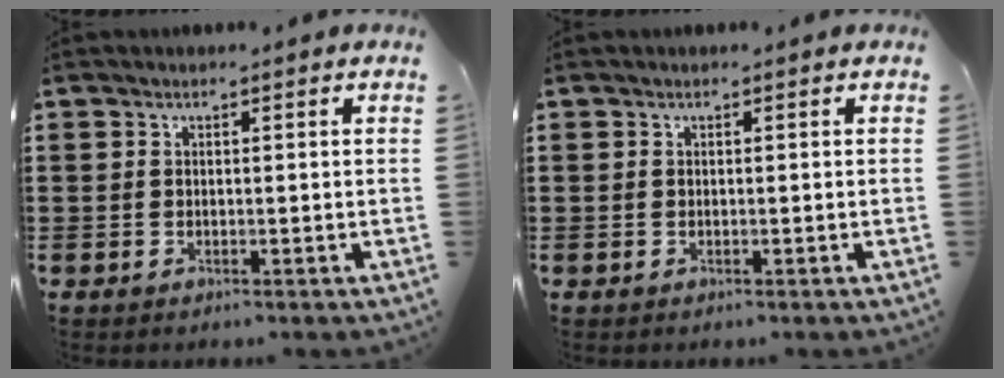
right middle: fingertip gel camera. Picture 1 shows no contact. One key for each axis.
{"total": 0.0}